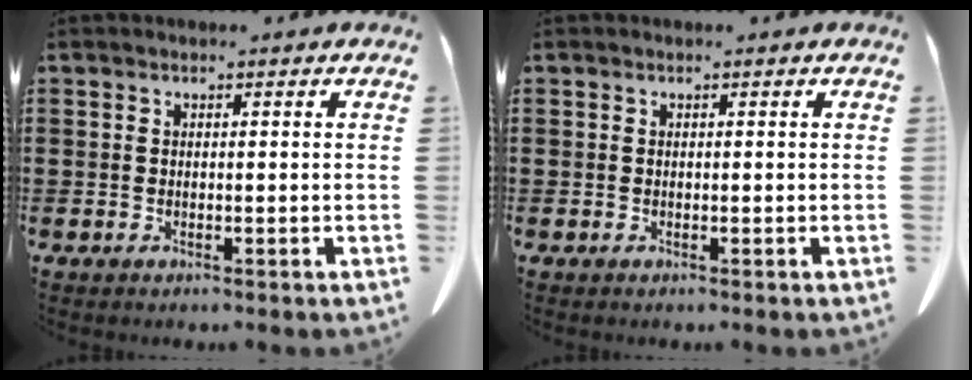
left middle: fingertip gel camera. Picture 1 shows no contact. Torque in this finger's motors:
{"motor_torque": [0.00, 0.00, 0.00, 0.00]}